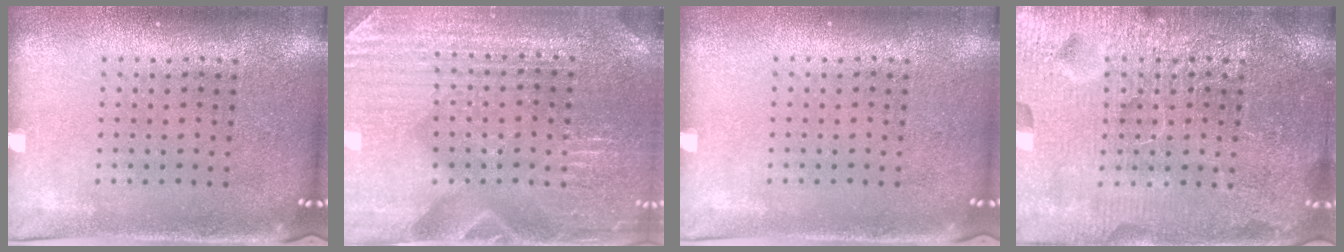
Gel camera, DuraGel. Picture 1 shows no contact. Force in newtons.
{"total": 3.8, "press": 3.7, "slide": 0.8}
{"total": 0.0}
{"total": 7.0, "press": 7.0, "slide": 0.9}